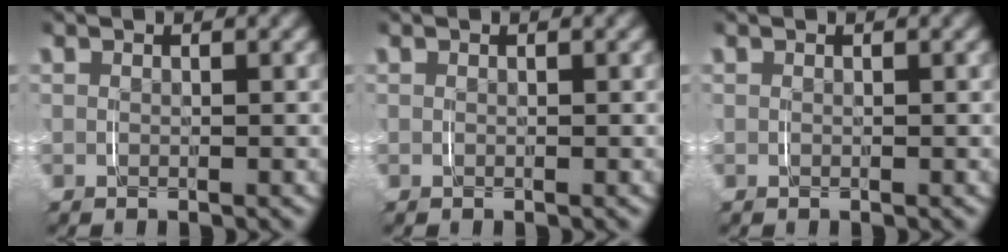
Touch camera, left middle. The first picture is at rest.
{"total": 0.0}
{"total": 0.0}